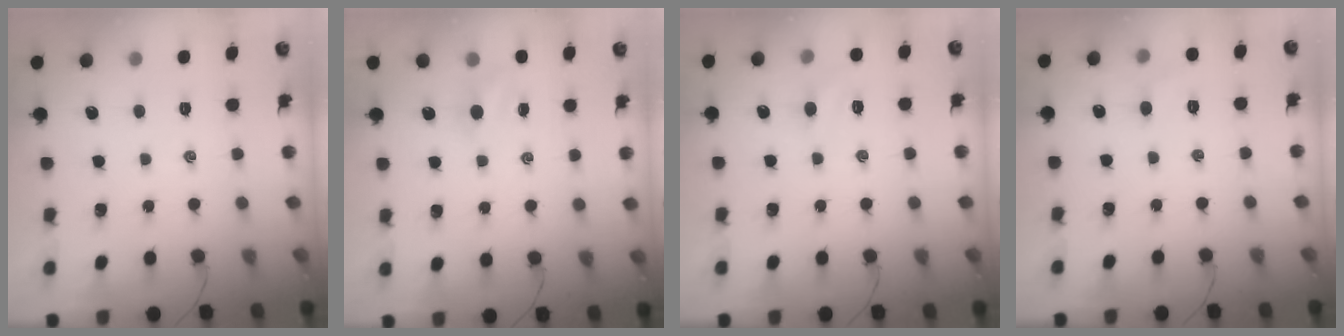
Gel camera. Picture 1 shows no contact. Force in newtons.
{"total": 3.3, "press": 3.1, "slide": 1.1}
{"total": 4.6, "press": 4.3, "slide": 1.4}
{"total": 5.0, "press": 4.7, "slide": 1.6}